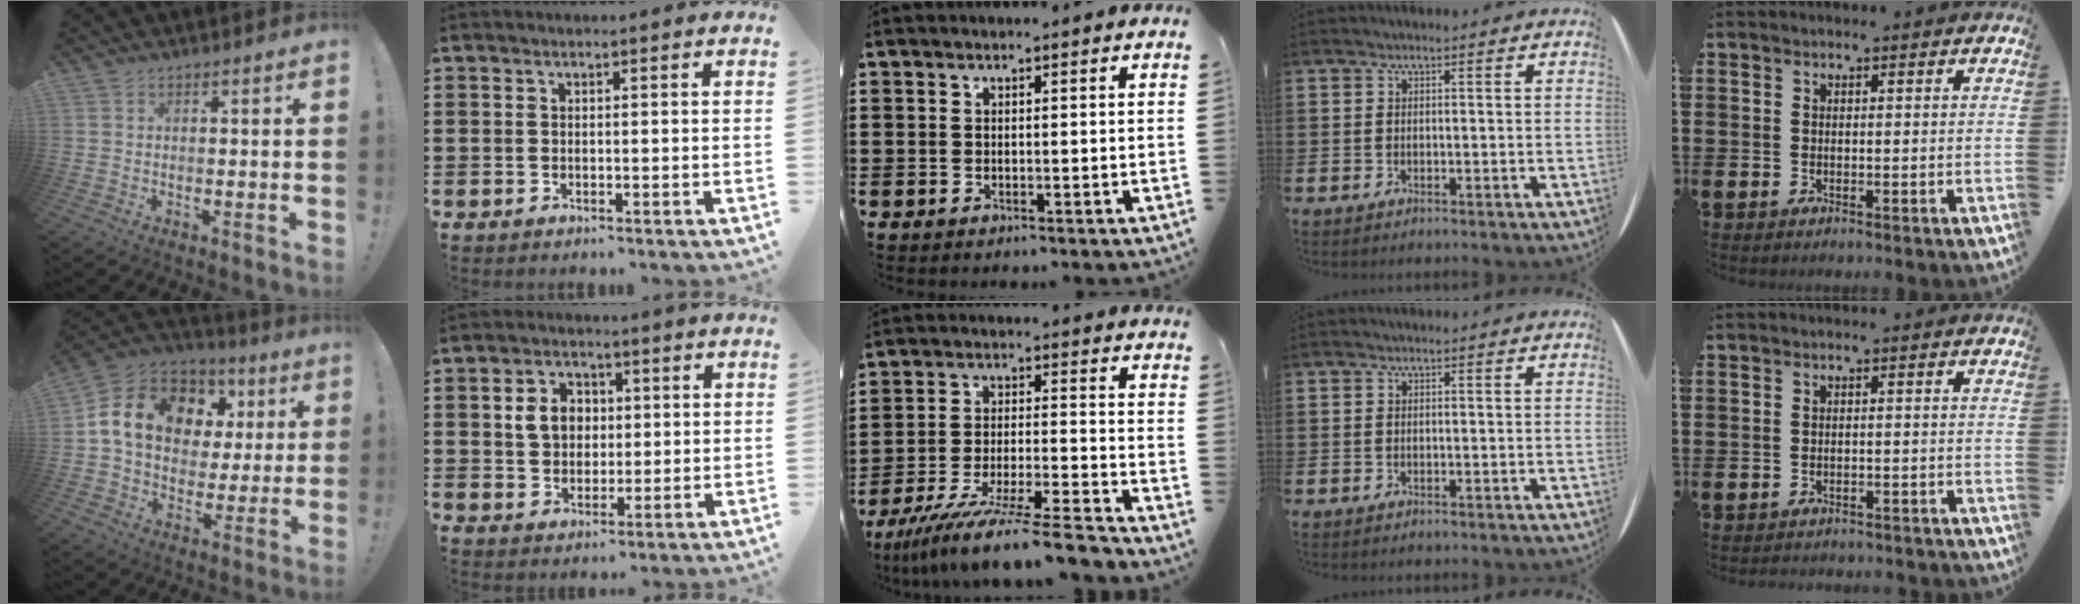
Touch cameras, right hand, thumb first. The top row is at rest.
{"thumb": {"total": 16.5, "force": [5.7, 11.9, 9.9], "torque": [-0.164, -0.014, 0.113]}, "index": {"total": 5.5, "force": [1.0, 4.8, 2.5], "torque": [-0.060, 0.015, 0.013]}, "middle": {"total": 10.9, "force": [-9.4, -0.2, 5.5], "torque": [-0.104, 0.002, -0.183]}, "little": {"total": 1.3, "force": [-1.3, 0.0, 0.0], "torque": [-0.004, 0.003, -0.028]}}